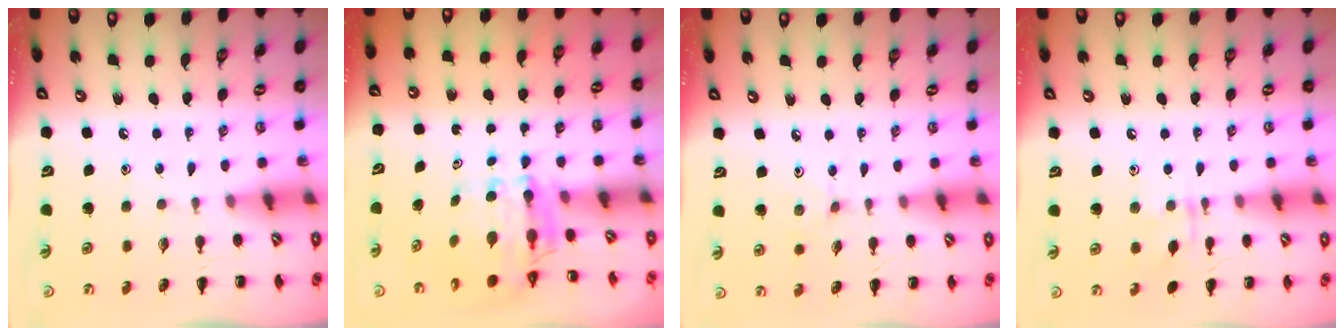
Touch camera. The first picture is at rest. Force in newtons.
{"total": 5.5, "press": 5.3, "slide": 1.4}
{"total": 2.5, "press": 2.3, "slide": 0.9}
{"total": 6.3, "press": 6.2, "slide": 0.9}